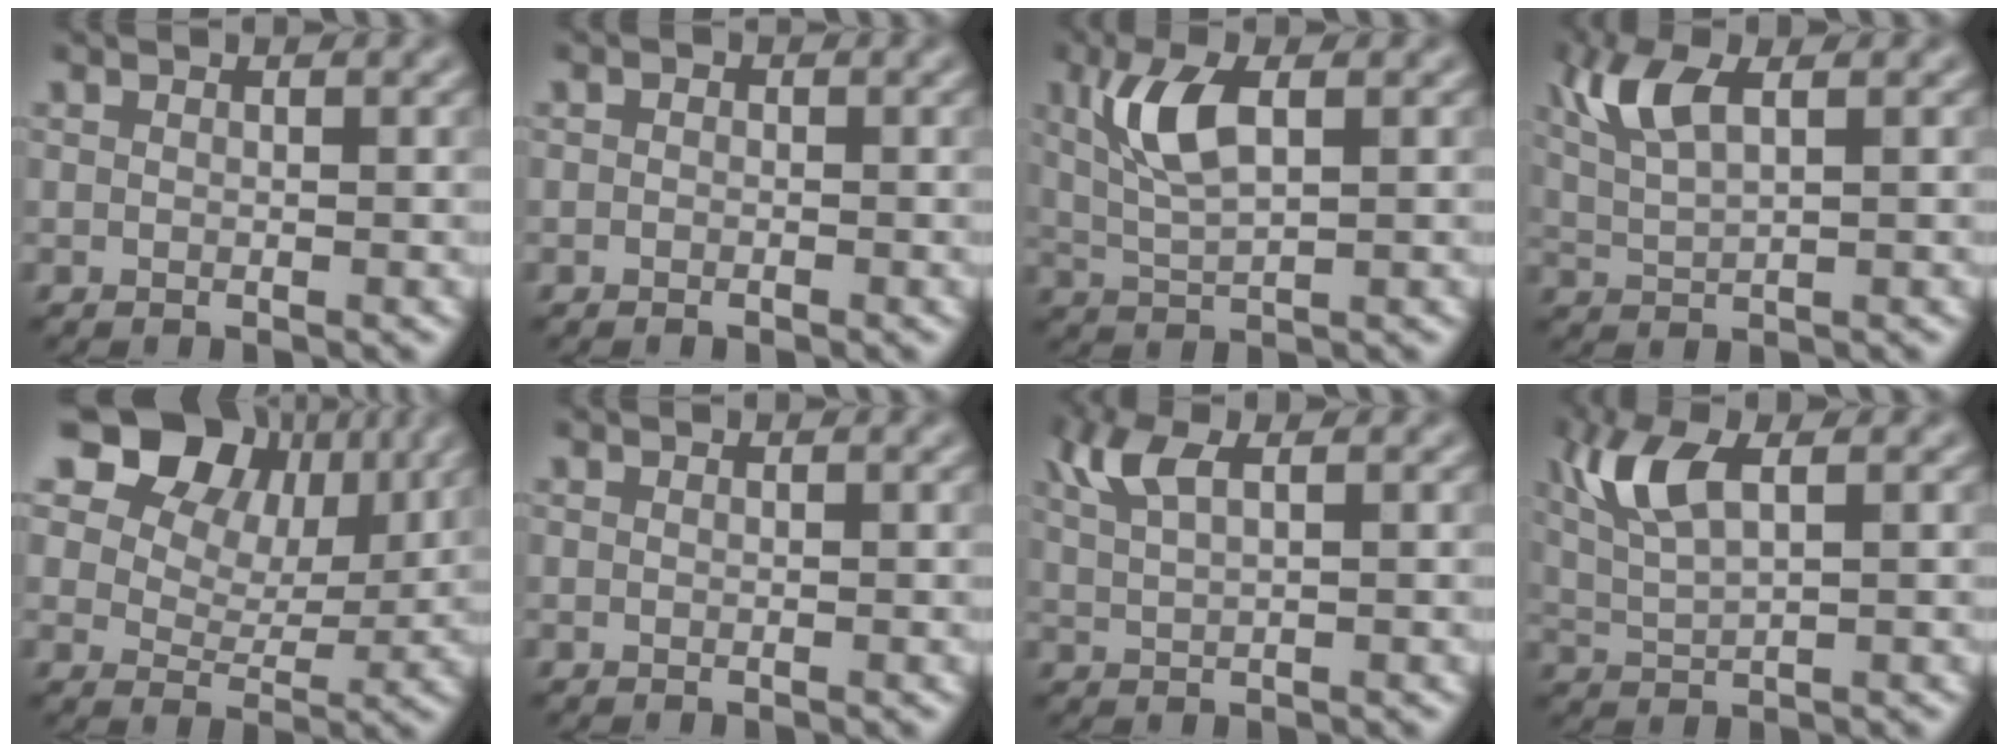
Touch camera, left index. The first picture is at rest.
{"total": 0.6, "force": [-0.4, 0.5, 0.2], "torque": [0.000, -0.002, -0.006]}
{"total": 4.9, "force": [1.4, 1.8, 4.3], "torque": [-0.094, 0.008, 0.027]}
{"total": 4.4, "force": [1.9, 1.5, 3.7], "torque": [-0.090, 0.007, 0.040]}
{"total": 11.6, "force": [6.7, 7.6, 5.6], "torque": [-0.111, 0.006, 0.128]}
{"total": 0.0}
{"total": 3.3, "force": [1.8, 1.1, 2.6], "torque": [-0.059, 0.006, 0.037]}
{"total": 4.9, "force": [1.9, 1.8, 4.2], "torque": [-0.100, 0.008, 0.039]}